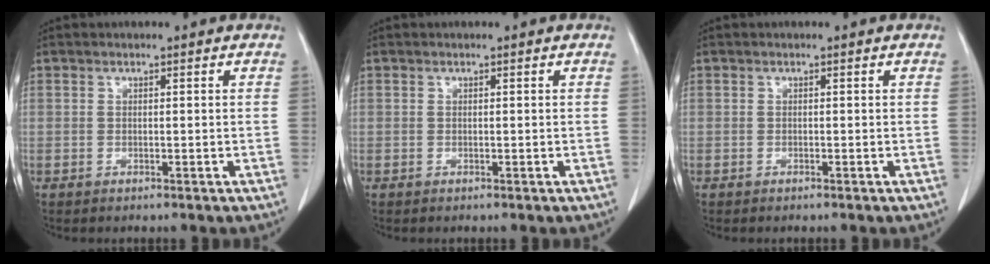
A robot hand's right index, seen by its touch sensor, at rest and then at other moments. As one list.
[{"total": 0.0}, {"total": 0.0}]